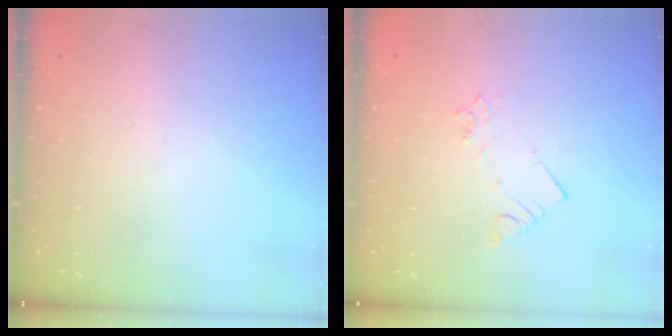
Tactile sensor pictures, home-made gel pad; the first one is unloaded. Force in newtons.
{"total": 2.7, "press": 2.7, "slide": 0.3}